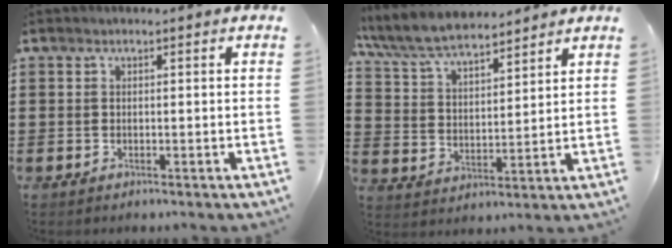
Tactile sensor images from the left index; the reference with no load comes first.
{"total": 7.7, "force": [7.1, 1.3, 2.7], "torque": [-0.081, -0.029, 0.128]}